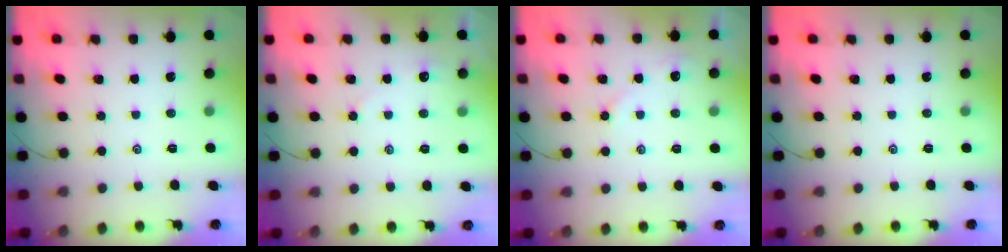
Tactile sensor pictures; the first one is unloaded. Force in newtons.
{"total": 1.8, "press": 1.8, "slide": 0.4}
{"total": 2.8, "press": 2.8, "slide": 0.5}
{"total": 0.0}